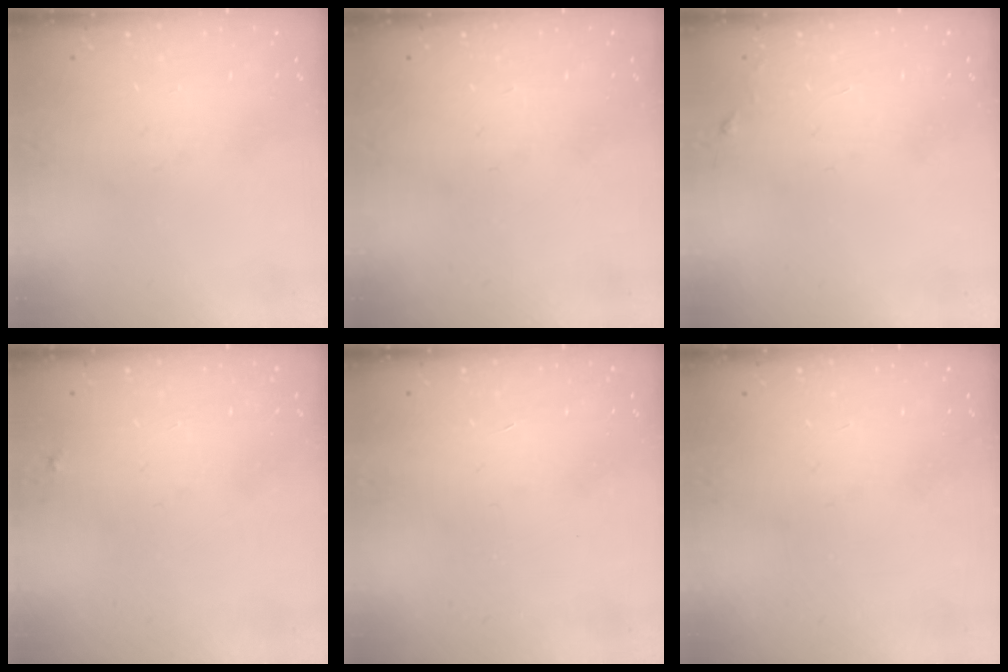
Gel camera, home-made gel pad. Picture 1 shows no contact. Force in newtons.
{"total": 0.0}
{"total": 3.5, "press": 3.4, "slide": 0.5}
{"total": 3.3, "press": 3.3, "slide": 0.4}
{"total": 1.7, "press": 1.7, "slide": 0.1}
{"total": 0.0}